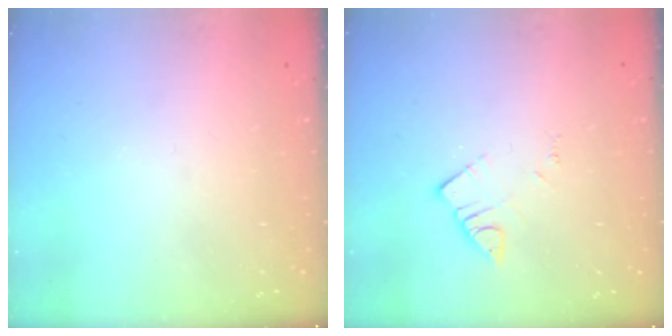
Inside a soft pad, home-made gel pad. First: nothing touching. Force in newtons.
{"total": 3.8, "press": 3.8, "slide": 0.2}